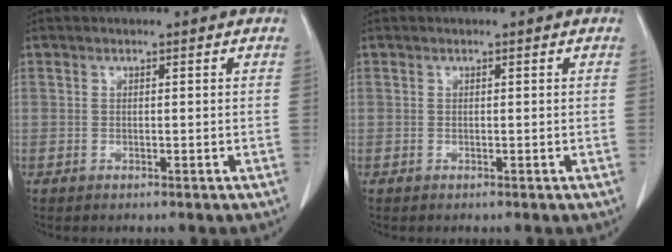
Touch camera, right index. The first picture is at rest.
{"total": 0.0}